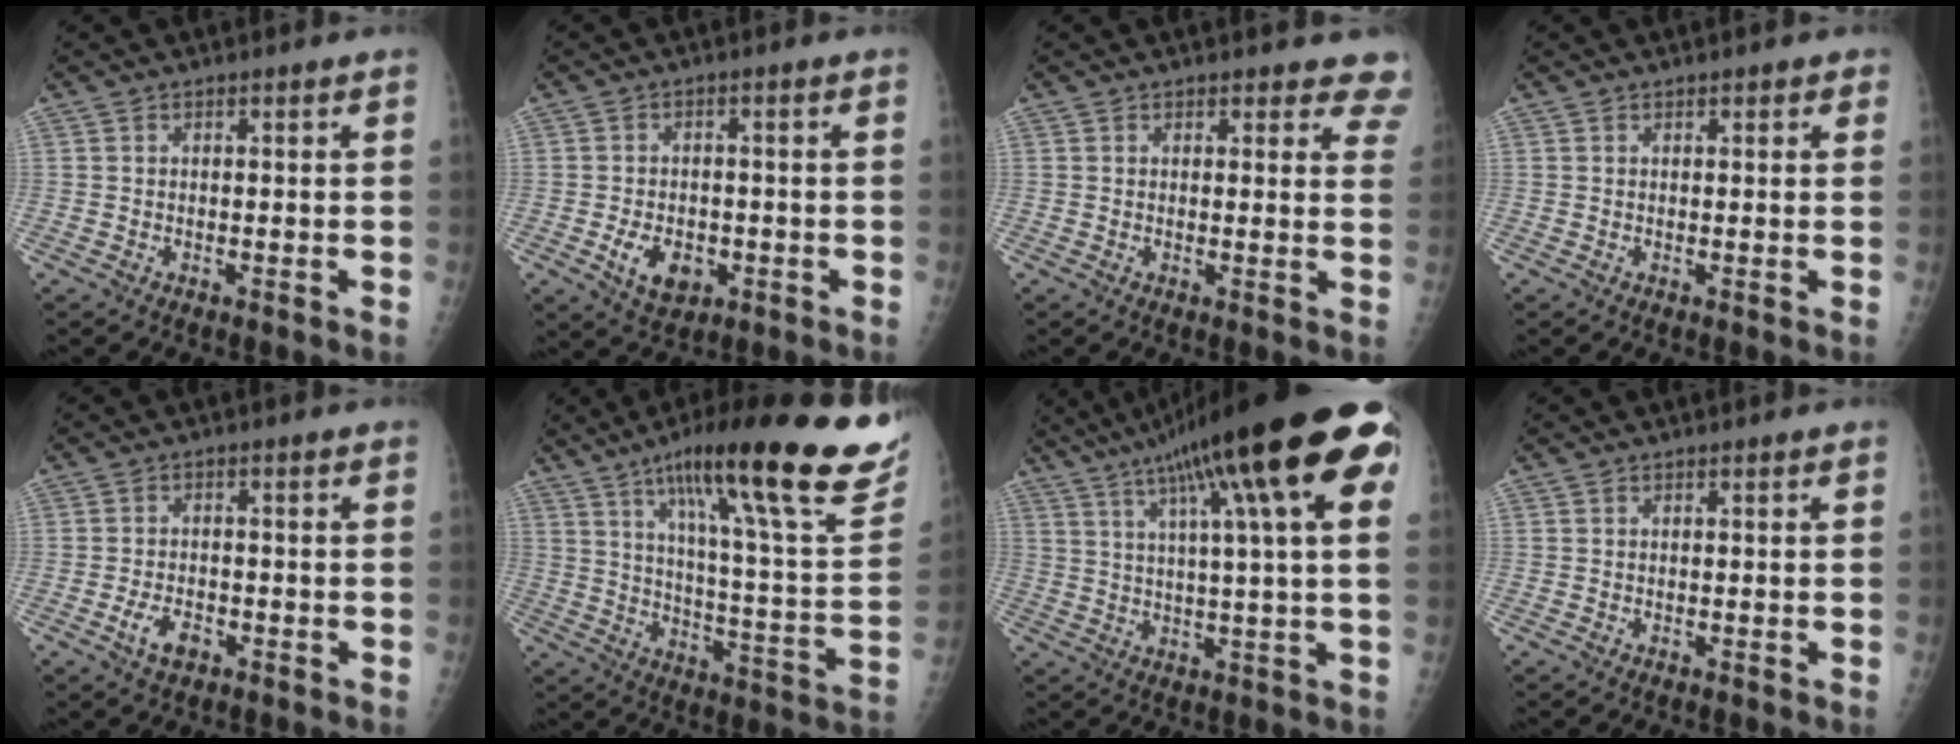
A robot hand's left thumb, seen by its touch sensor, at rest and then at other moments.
{"total": 6.6, "force": [-2.2, 4.5, 4.3], "torque": [-0.059, 0.003, -0.026]}
{"total": 7.0, "force": [6.2, 2.7, 1.6], "torque": [0.034, -0.023, 0.043]}
{"total": 1.5, "force": [0.9, 0.7, 1.0], "torque": [-0.001, -0.001, 0.007]}
{"total": 4.2, "force": [-2.1, 2.4, 2.8], "torque": [-0.048, 0.010, -0.035]}
{"total": 31.0, "force": [18.8, 5.4, 24.1], "torque": [-0.325, -0.043, 0.278]}
{"total": 25.4, "force": [11.4, 4.0, 22.3], "torque": [-0.329, 0.019, 0.161]}
{"total": 0.0}